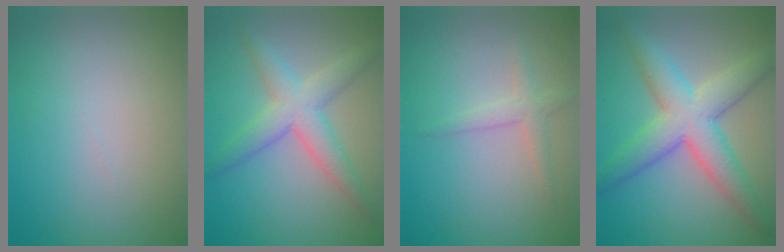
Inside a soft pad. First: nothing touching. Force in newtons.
{"total": 4.6, "press": 4.6, "slide": 0.2}
{"total": 1.6, "press": 1.6, "slide": 0.0}
{"total": 7.1, "press": 7.1, "slide": 0.2}